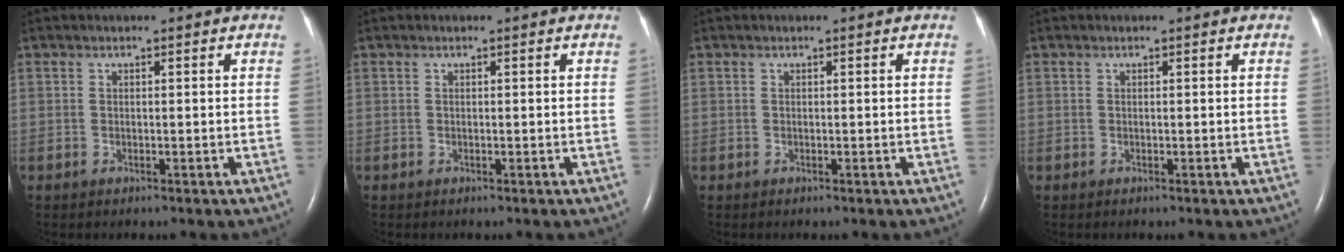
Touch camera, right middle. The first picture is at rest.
{"total": 0.0}
{"total": 0.0}
{"total": 0.0}